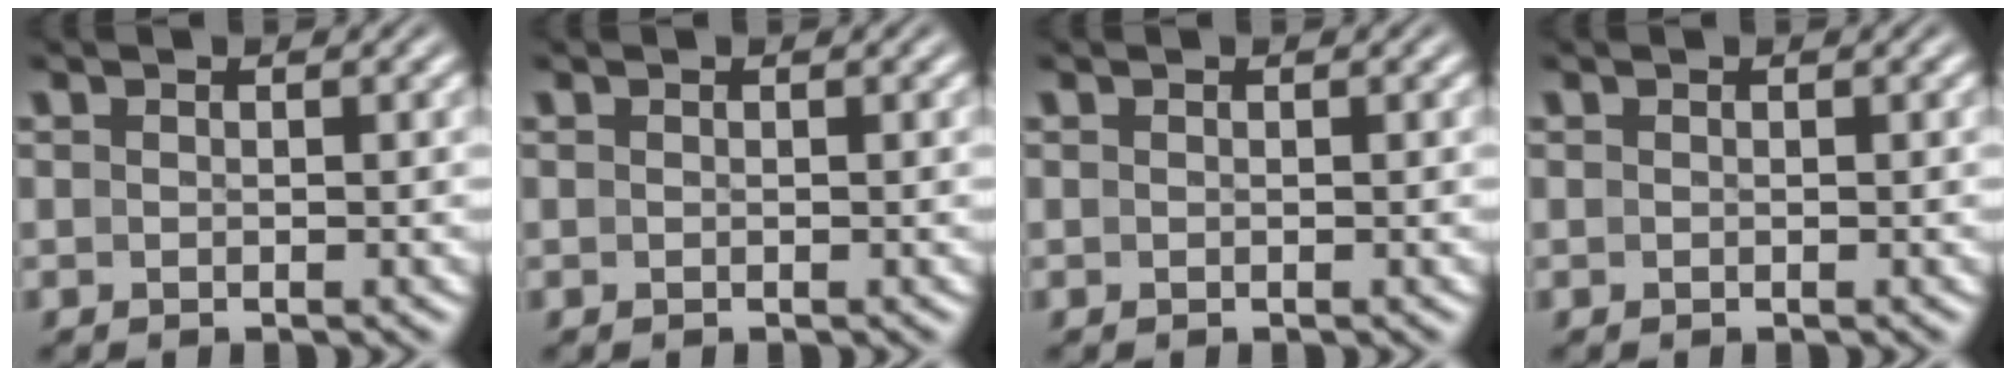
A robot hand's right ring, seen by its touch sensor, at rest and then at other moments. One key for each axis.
{"total": 0.0}
{"total": 0.0}
{"total": 0.0}